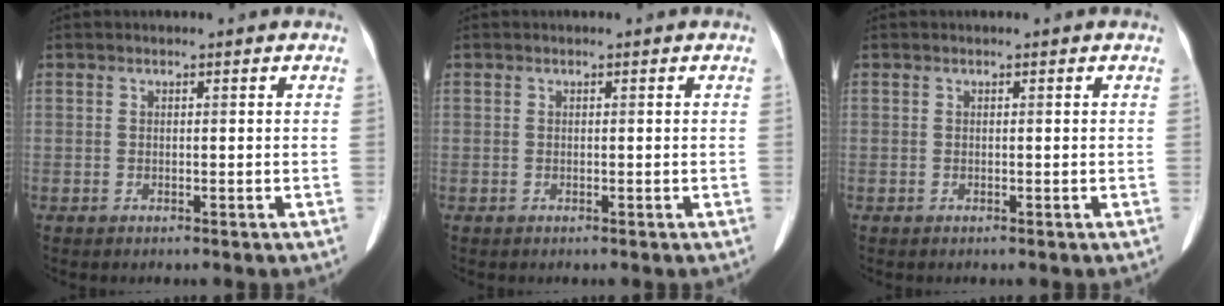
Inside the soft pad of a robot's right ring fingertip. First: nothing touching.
{"total": 0.0}
{"total": 0.0}